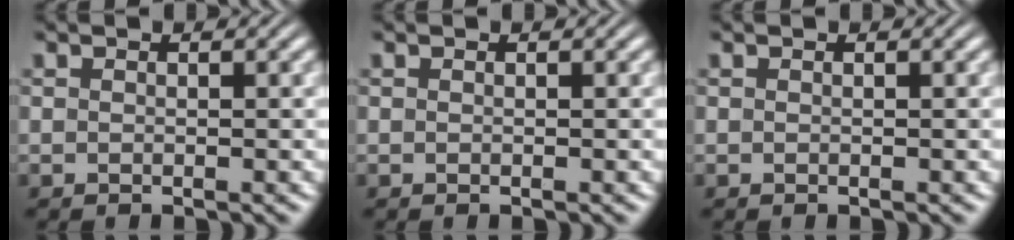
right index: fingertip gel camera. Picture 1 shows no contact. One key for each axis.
{"total": 0.0}
{"total": 0.0}